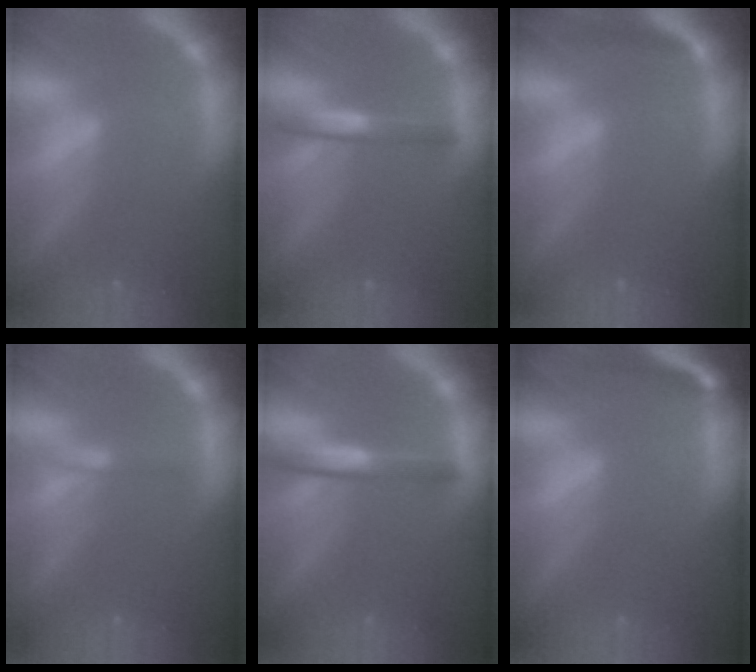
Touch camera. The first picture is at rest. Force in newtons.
{"total": 2.5}
{"total": 1.4}
{"total": 0.9}
{"total": 3.0}
{"total": 5.0}